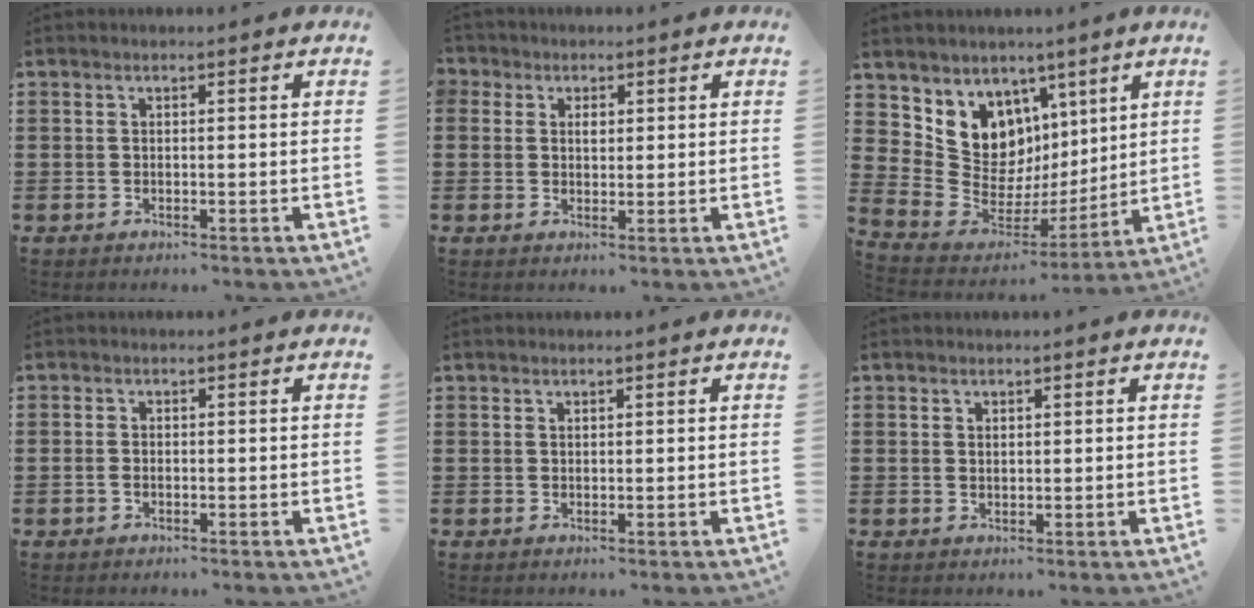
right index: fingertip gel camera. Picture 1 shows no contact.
{"total": 2.0, "force": [0.8, 1.7, 0.6], "torque": [-0.019, 0.012, 0.013]}
{"total": 9.4, "force": [4.6, 8.1, 1.4], "torque": [-0.067, -0.059, 0.094]}
{"total": 1.0, "force": [-0.3, 0.6, 0.8], "torque": [-0.018, 0.002, -0.006]}
{"total": 0.6, "force": [0.5, 0.3, 0.1], "torque": [-0.003, 0.001, 0.011]}
{"total": 0.9, "force": [0.6, 0.6, 0.3], "torque": [-0.007, 0.004, 0.012]}